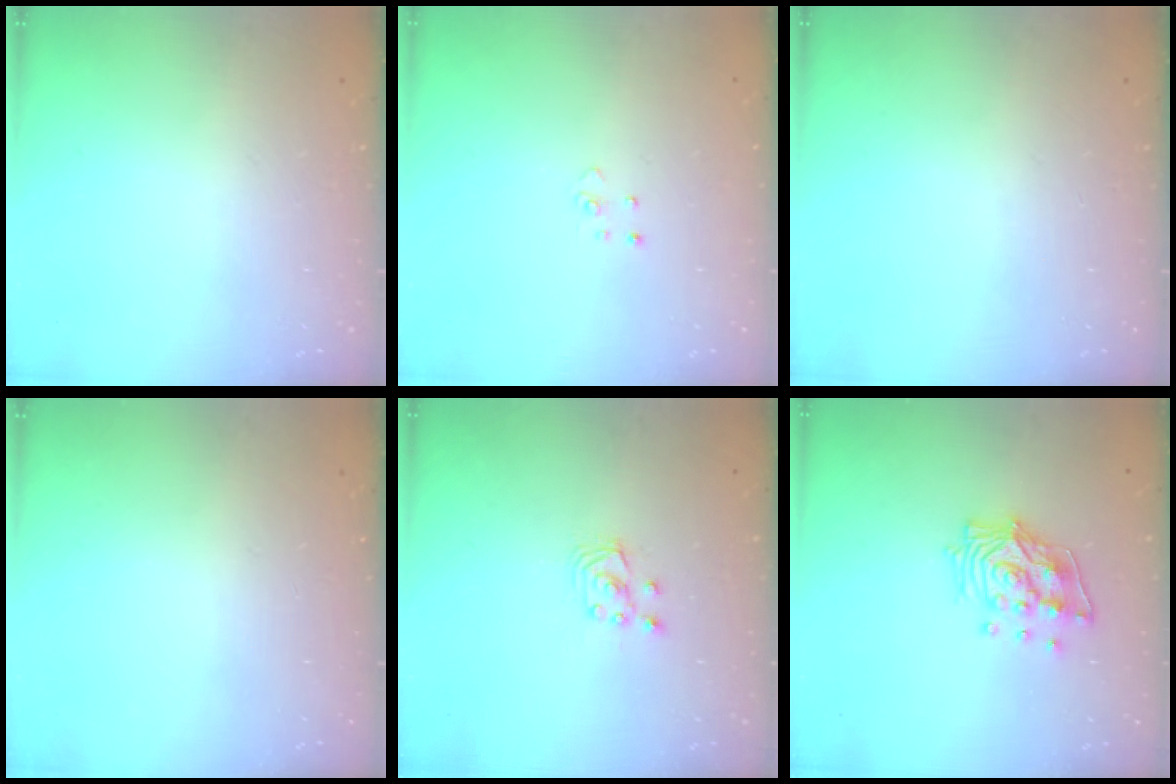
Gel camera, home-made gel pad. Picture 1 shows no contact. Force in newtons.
{"total": 2.7, "press": 2.7, "slide": 0.3}
{"total": 0.0}
{"total": 0.0}
{"total": 3.0, "press": 3.0, "slide": 0.3}
{"total": 13.5, "press": 13.5, "slide": 1.6}